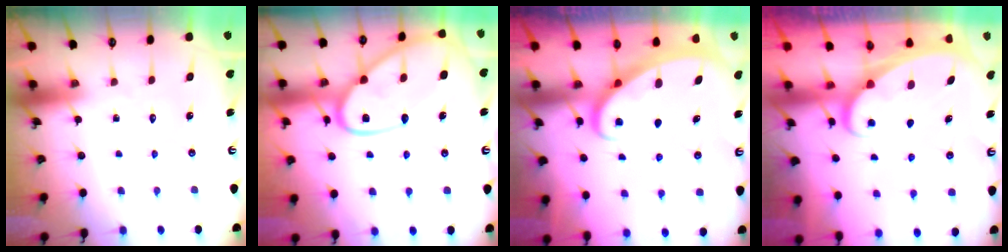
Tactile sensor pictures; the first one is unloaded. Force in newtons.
{"total": 17.6, "press": 17.6, "slide": 1.6}
{"total": 2.6, "press": 2.5, "slide": 0.3}
{"total": 2.4, "press": 2.4, "slide": 0.3}